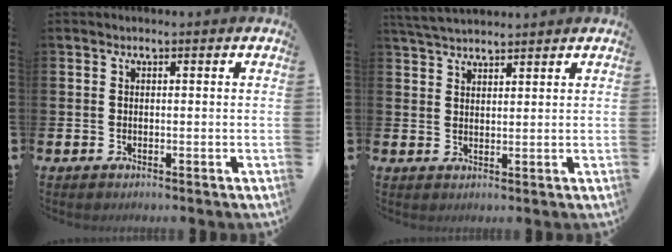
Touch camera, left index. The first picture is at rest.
{"total": 3.8, "force": [3.7, 0.6, 0.8], "torque": [-0.021, -0.013, 0.069]}